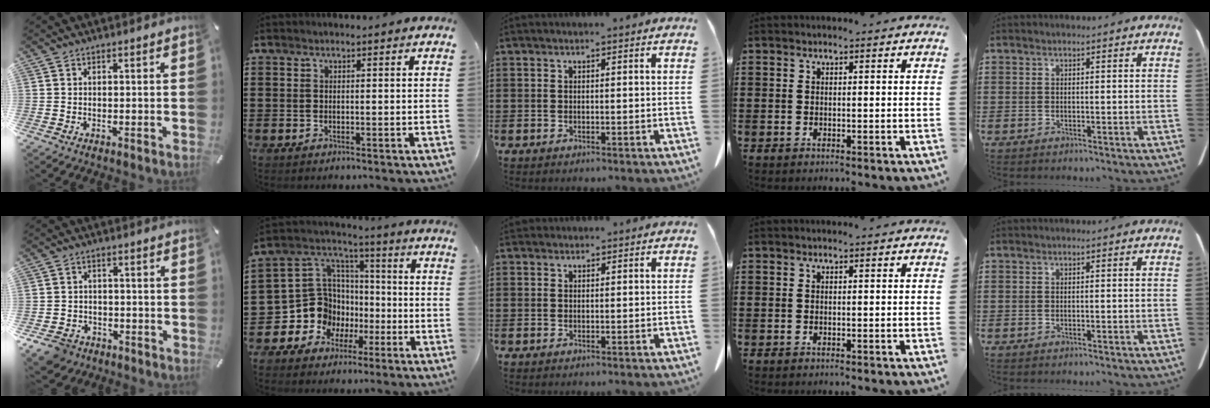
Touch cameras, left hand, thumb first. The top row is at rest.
{"thumb": {"total": 5.3, "force": [-3.4, 3.9, 1.5], "torque": [-0.046, 0.013, -0.068]}, "index": {"total": 10.4, "force": [-2.7, 9.7, 2.6], "torque": [-0.112, -0.008, -0.046]}, "middle": {"total": 0.8, "force": [0.7, 0.3, 0.0], "torque": [-0.003, 0.000, 0.015]}}